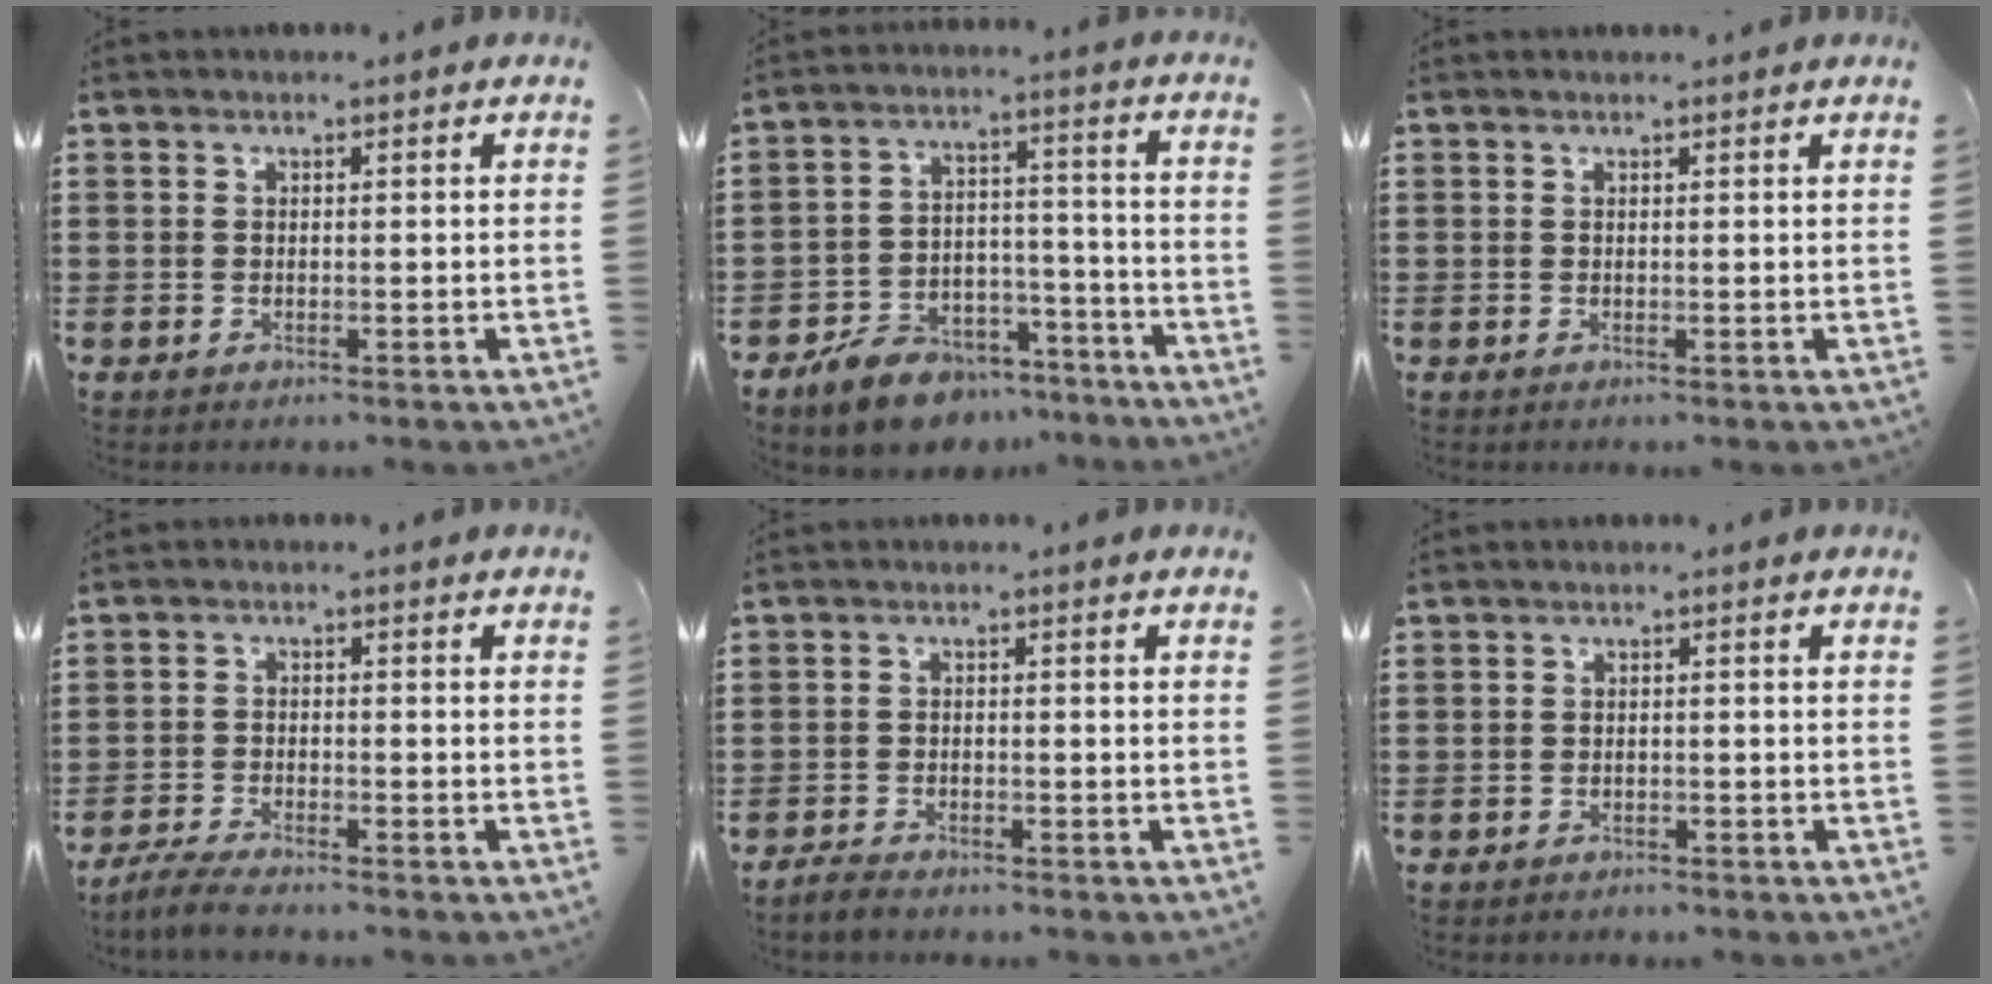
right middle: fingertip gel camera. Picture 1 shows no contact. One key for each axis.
{"total": 8.2, "fx": -7.3, "fy": 3.2, "fz": 1.7, "tx": -0.026, "ty": 0.039, "tz": -0.138}
{"total": 0.0}
{"total": 3.3, "fx": -3.1, "fy": 0.1, "fz": 1.1, "tx": -0.035, "ty": -0.004, "tz": -0.066}
{"total": 1.8, "fx": -1.7, "fy": 0.3, "fz": 0.3, "tx": -0.010, "ty": 0.004, "tz": -0.036}
{"total": 1.0, "fx": -0.8, "fy": 0.5, "fz": -0.1, "tx": 0.001, "ty": 0.004, "tz": -0.019}